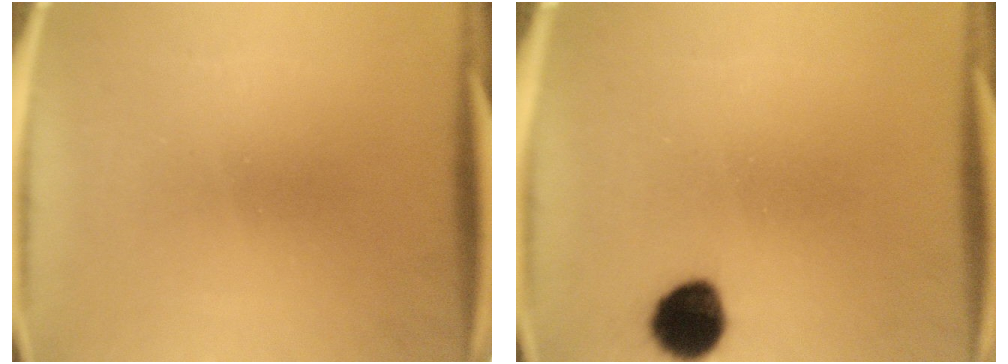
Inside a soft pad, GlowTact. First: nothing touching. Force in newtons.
{"total": 8.6}